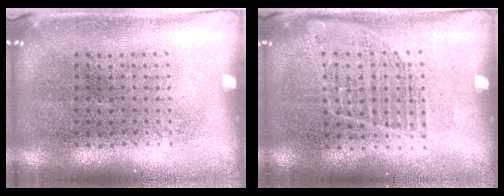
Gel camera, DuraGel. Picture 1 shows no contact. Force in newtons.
{"total": 1.0, "press": 1.0, "slide": 0.3}